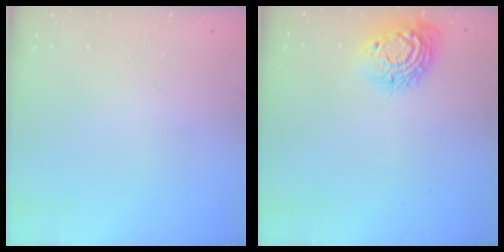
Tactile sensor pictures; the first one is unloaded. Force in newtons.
{"total": 12.2, "press": 12.1, "slide": 0.8}